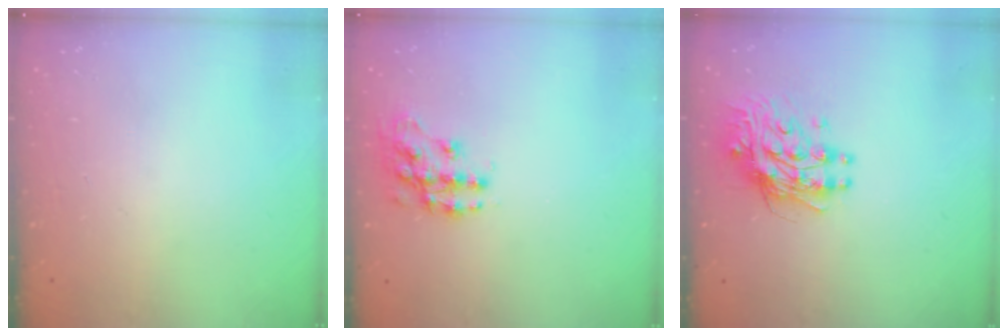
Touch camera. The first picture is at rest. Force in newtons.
{"total": 12.2, "press": 12.1, "slide": 0.6}
{"total": 10.1, "press": 10.1, "slide": 0.8}